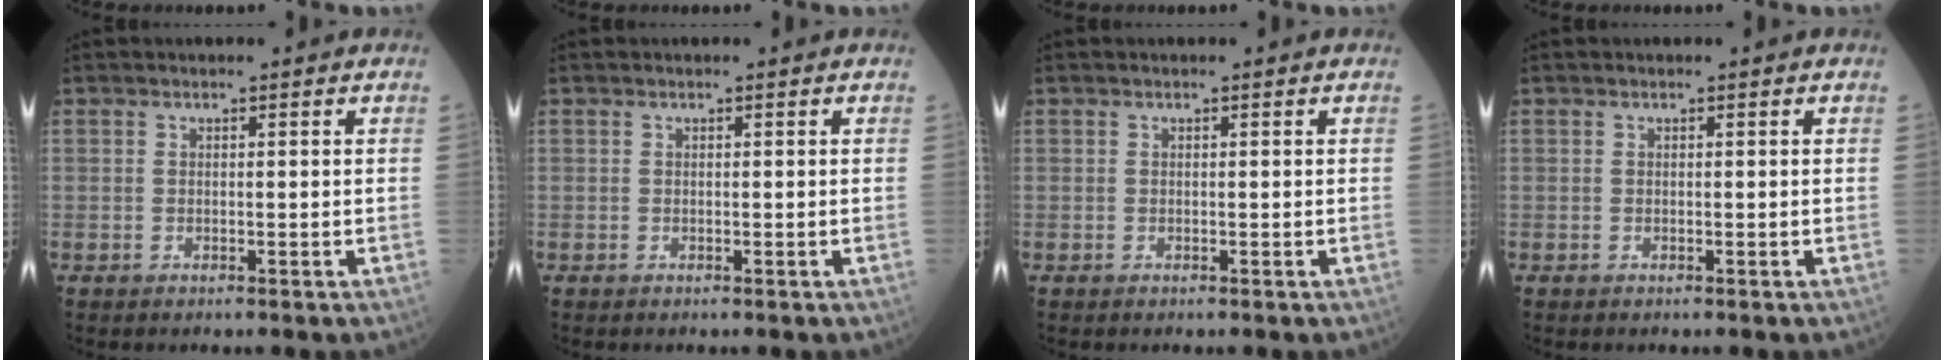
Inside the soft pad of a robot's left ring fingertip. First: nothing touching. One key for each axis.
{"total": 0.0}
{"total": 0.0}
{"total": 0.0}